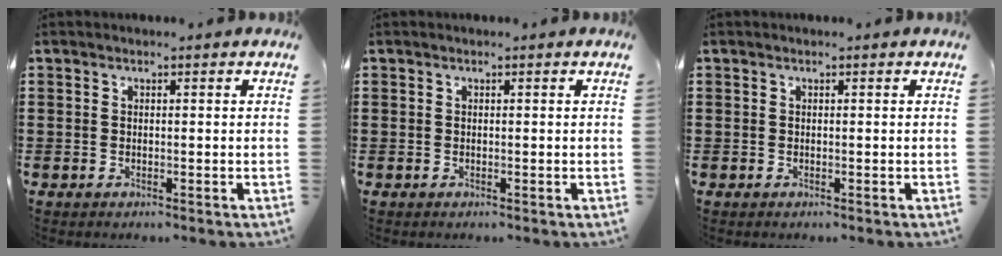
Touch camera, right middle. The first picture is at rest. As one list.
[{"total": 0.0}, {"total": 0.0}]